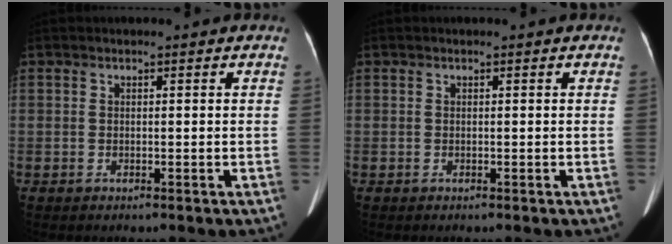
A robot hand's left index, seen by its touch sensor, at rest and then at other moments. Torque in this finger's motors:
{"motor_torque": [0.01, 0.00, 0.00, 0.00]}